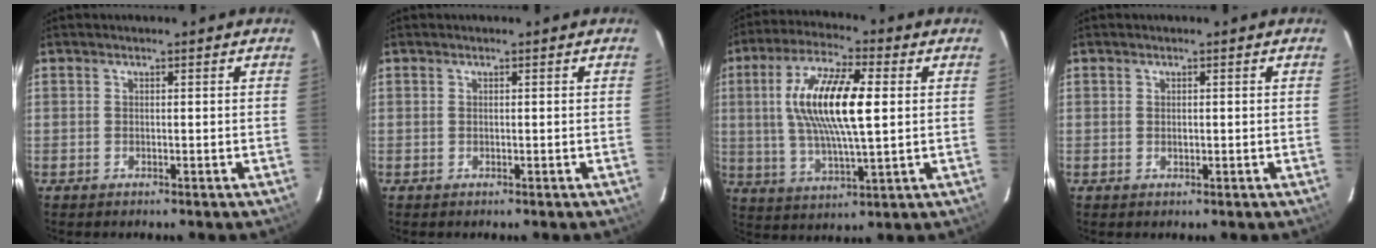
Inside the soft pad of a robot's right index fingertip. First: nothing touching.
{"total": 0.0}
{"total": 15.6, "force": [2.4, 4.4, 14.8], "torque": [-0.282, 0.010, 0.043]}
{"total": 0.7, "force": [0.0, 0.6, 0.3], "torque": [-0.004, 0.000, 0.004]}